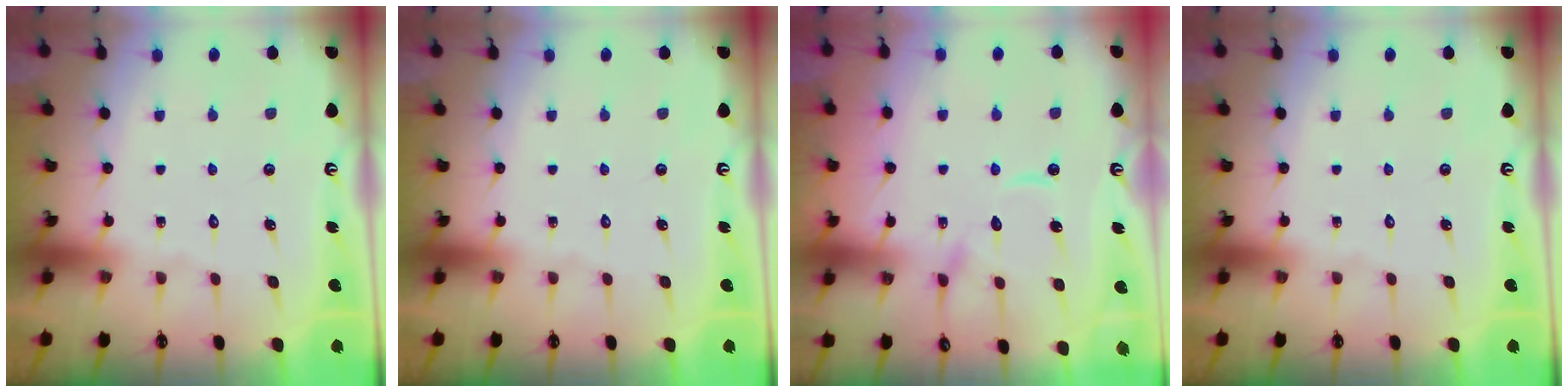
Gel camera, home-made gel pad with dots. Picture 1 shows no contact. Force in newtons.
{"total": 0.0}
{"total": 11.9, "press": 11.8, "slide": 1.1}
{"total": 0.0}